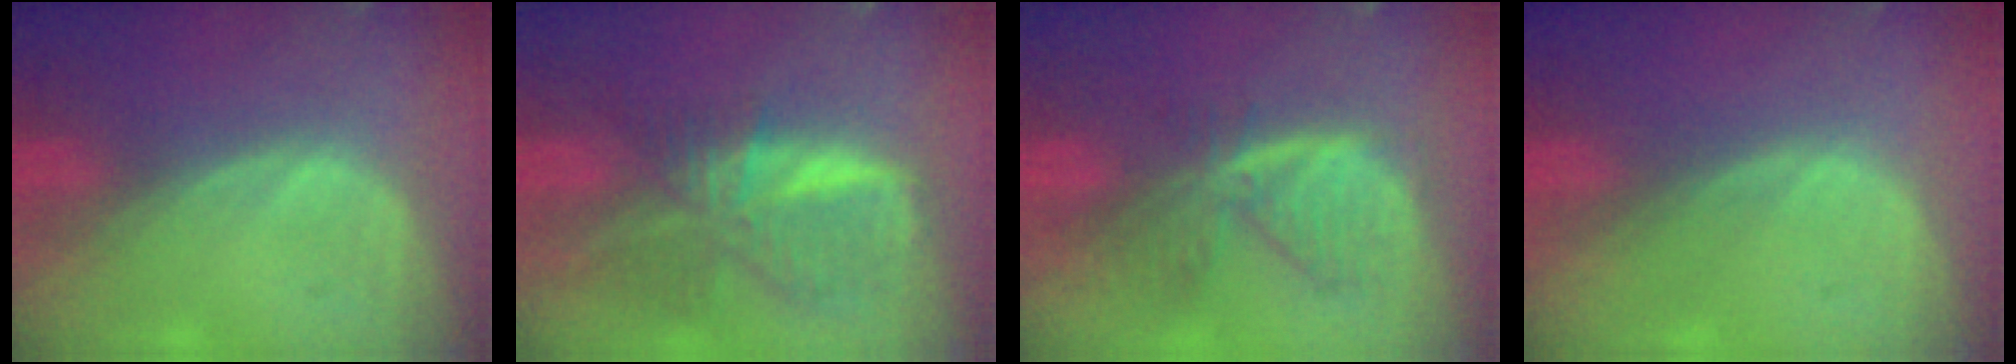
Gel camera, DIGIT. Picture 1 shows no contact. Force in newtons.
{"total": 9.2, "press": 8.0, "slide": 4.5}
{"total": 7.6, "press": 6.8, "slide": 3.5}
{"total": 0.0}